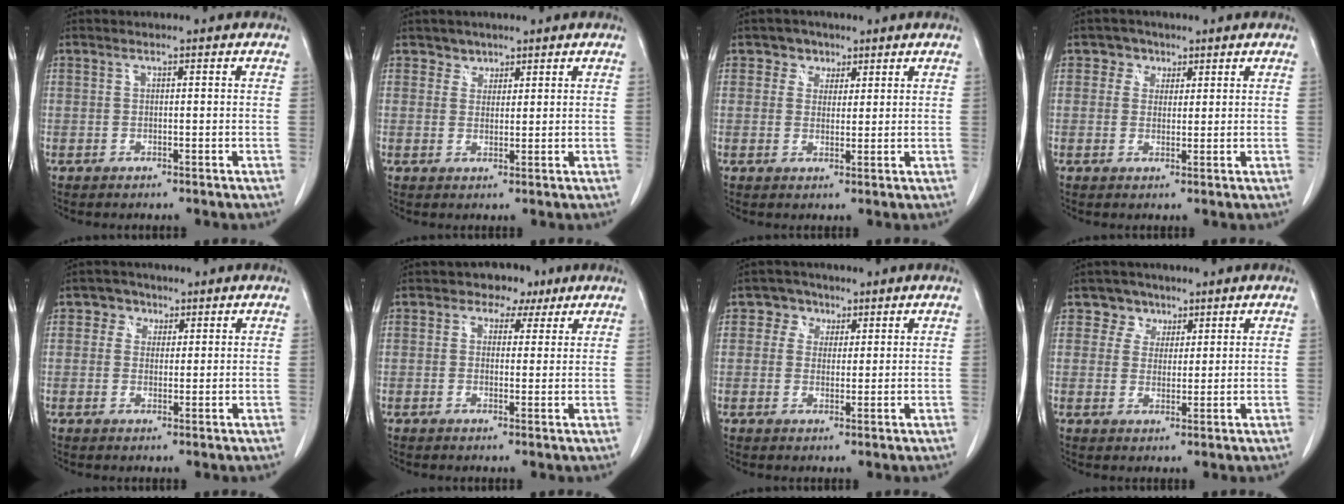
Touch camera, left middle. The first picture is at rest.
{"total": 2.0, "force": [1.5, 1.3, -0.2], "torque": [0.012, -0.001, 0.020]}
{"total": 3.0, "force": [1.7, 2.5, 0.2], "torque": [0.002, 0.004, 0.022]}
{"total": 2.7, "force": [1.4, 2.3, 0.2], "torque": [0.004, 0.003, 0.016]}
{"total": 2.9, "force": [1.4, 2.5, 0.5], "torque": [-0.003, 0.005, 0.016]}
{"total": 4.3, "force": [2.4, 3.3, 1.4], "torque": [-0.012, 0.016, 0.031]}
{"total": 3.4, "force": [1.6, 3.0, 0.5], "torque": [-0.006, 0.008, 0.023]}
{"total": 3.7, "force": [2.2, 2.9, -0.1], "torque": [0.005, 0.005, 0.033]}